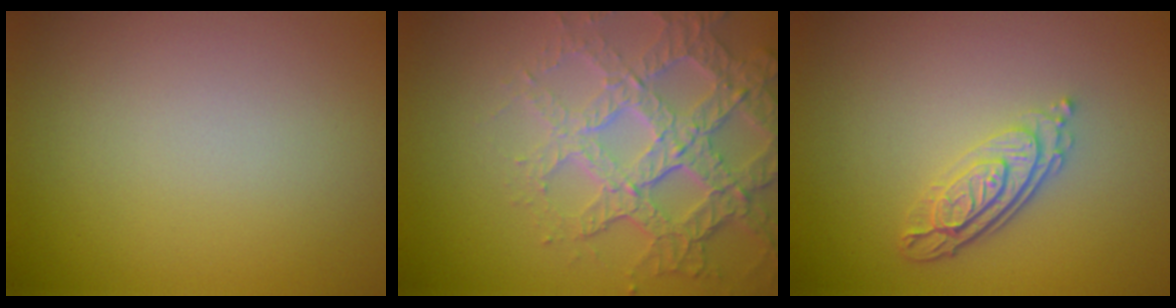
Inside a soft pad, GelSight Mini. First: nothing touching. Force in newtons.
{"total": 7.4, "press": 5.2, "slide": 5.2}
{"total": 3.8, "press": 2.8, "slide": 2.5}